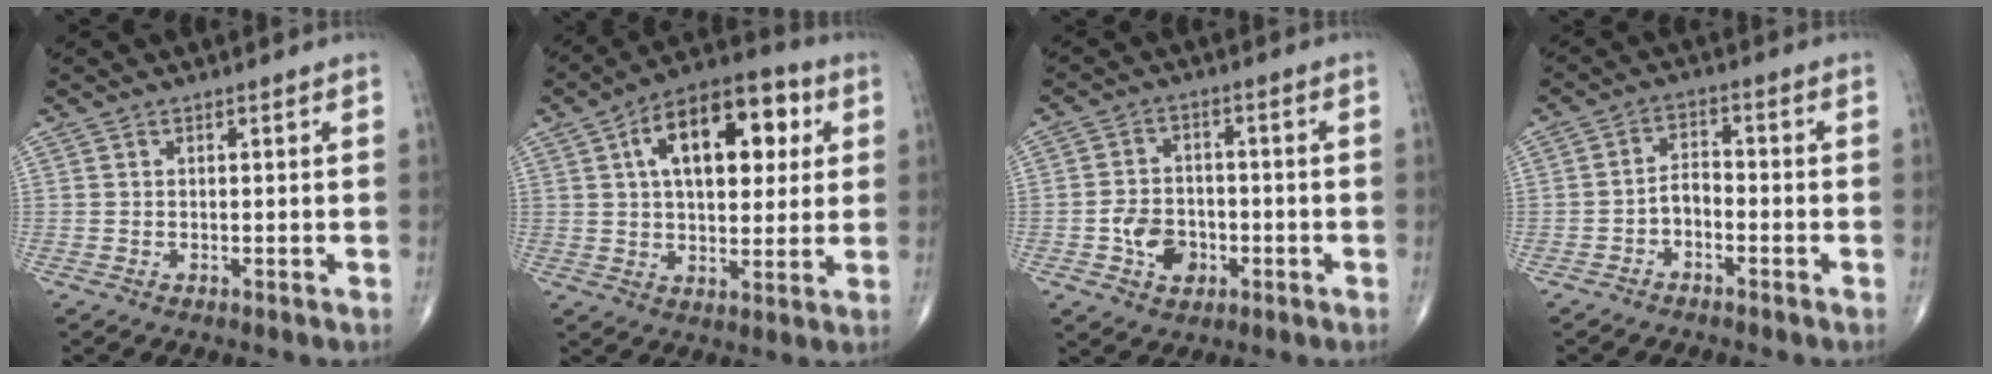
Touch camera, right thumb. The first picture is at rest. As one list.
[{"total": 18.4, "force": [5.4, 9.7, 14.6], "torque": [-0.190, 0.012, 0.075]}, {"total": 7.2, "force": [-2.3, 5.4, 4.2], "torque": [-0.051, 0.014, -0.041]}, {"total": 3.6, "force": [-1.9, 2.1, 2.3], "torque": [-0.032, 0.024, -0.042]}]